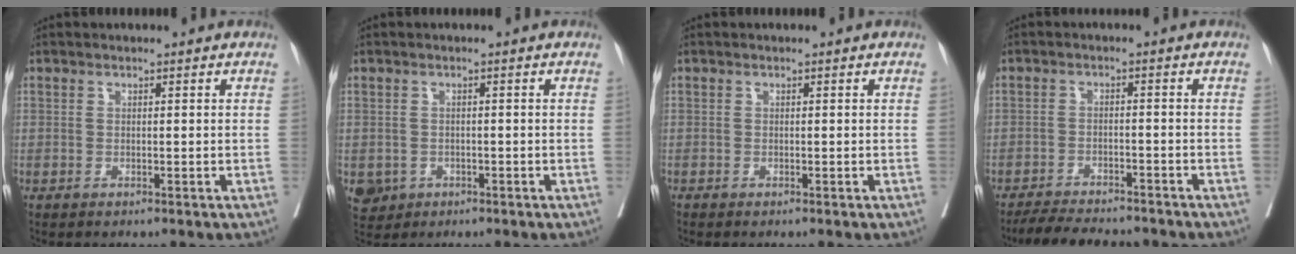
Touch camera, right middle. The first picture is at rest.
{"total": 3.7, "force": [-1.7, 3.3, 0.7], "torque": [-0.008, 0.003, -0.023]}
{"total": 0.0}
{"total": 9.8, "force": [-9.0, 1.6, 3.5], "torque": [-0.050, -0.006, -0.131]}